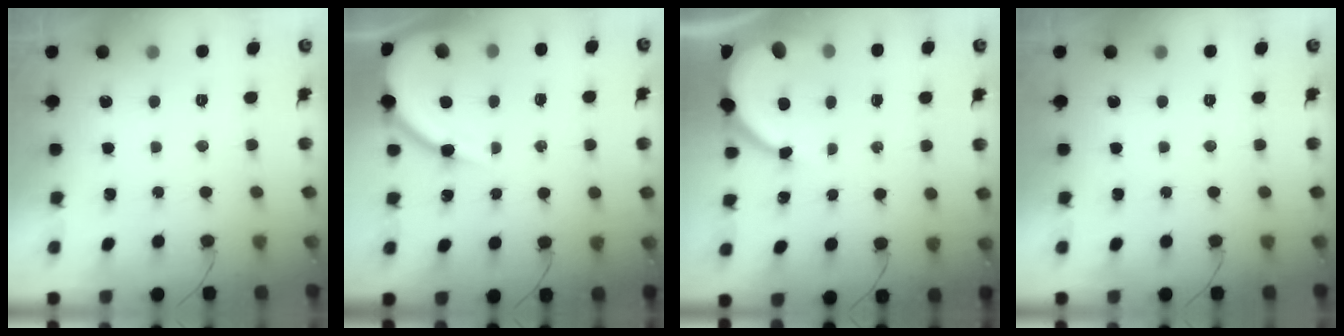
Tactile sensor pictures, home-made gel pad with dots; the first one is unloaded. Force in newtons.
{"total": 9.7, "press": 9.6, "slide": 1.2}
{"total": 7.7, "press": 7.7, "slide": 0.9}
{"total": 0.0}